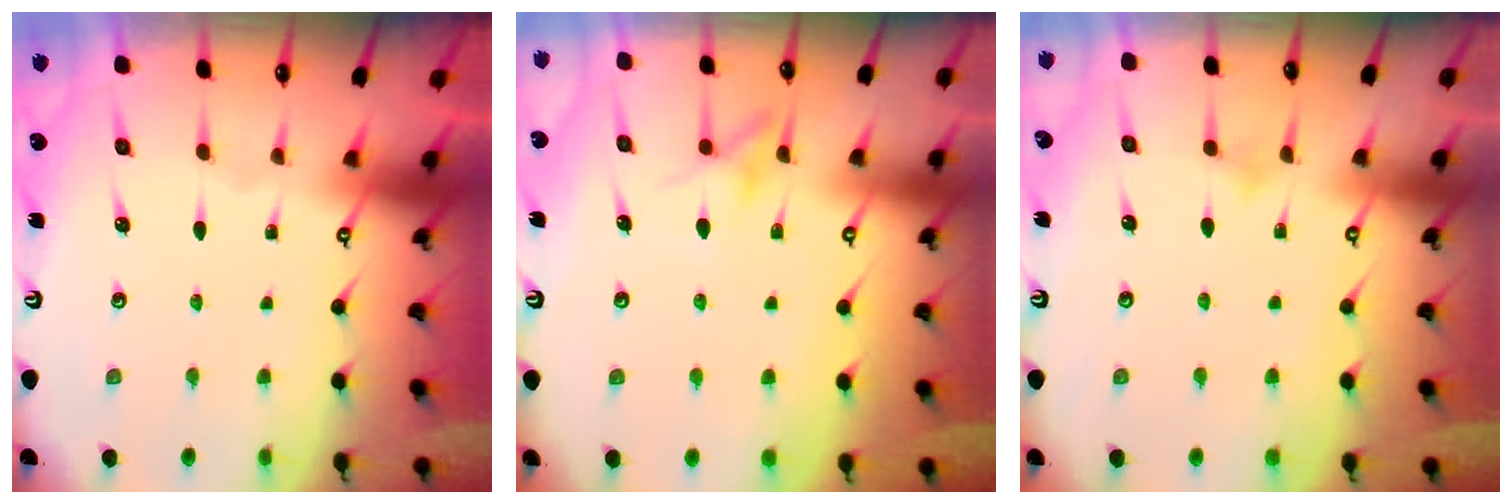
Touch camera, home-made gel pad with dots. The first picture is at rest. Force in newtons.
{"total": 11.5, "press": 11.5, "slide": 1.1}
{"total": 6.0, "press": 5.9, "slide": 0.4}